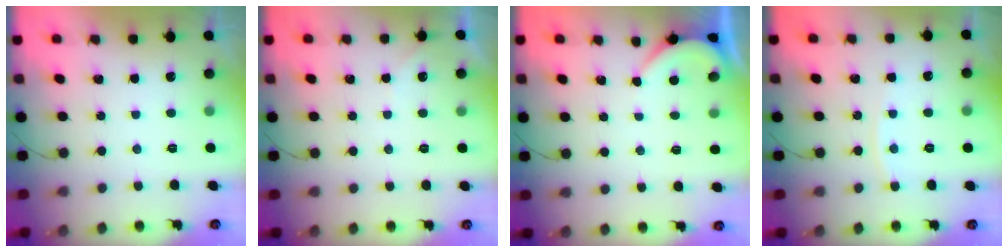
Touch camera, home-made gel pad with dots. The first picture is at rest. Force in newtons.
{"total": 2.5, "press": 2.4, "slide": 0.3}
{"total": 2.2, "press": 2.2, "slide": 0.4}
{"total": 6.3, "press": 6.3, "slide": 0.7}